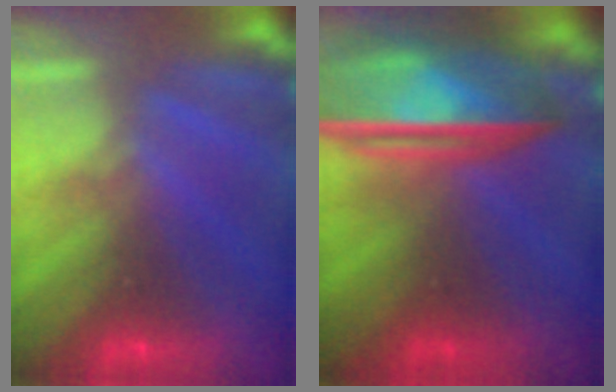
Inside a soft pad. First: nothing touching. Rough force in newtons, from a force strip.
{"total": 9.2}